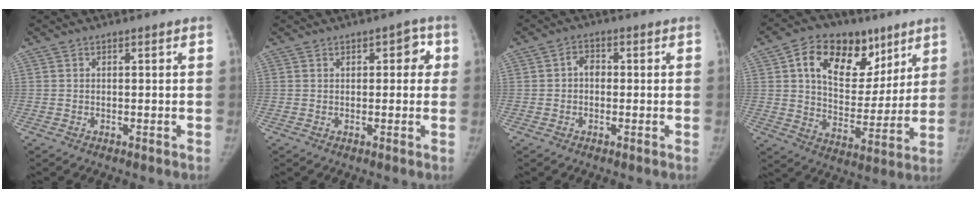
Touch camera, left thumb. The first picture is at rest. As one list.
[{"total": 4.0, "force": [1.0, 2.6, 2.8], "torque": [-0.003, 0.004, 0.003]}, {"total": 2.9, "force": [-0.2, 2.3, 1.7], "torque": [-0.013, 0.013, -0.011]}, {"total": 20.2, "force": [9.6, 13.0, 12.1], "torque": [-0.146, -0.023, 0.157]}]